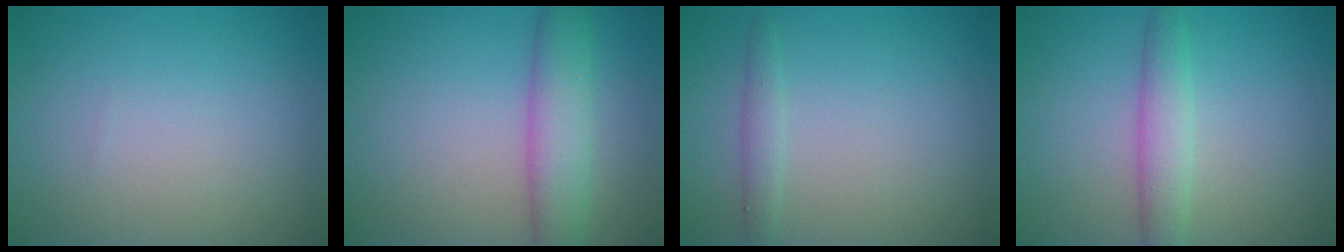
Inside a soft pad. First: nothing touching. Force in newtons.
{"total": 4.6, "press": 4.6, "slide": 0.1}
{"total": 1.3, "press": 1.3, "slide": 0.2}
{"total": 3.0, "press": 3.0, "slide": 0.1}